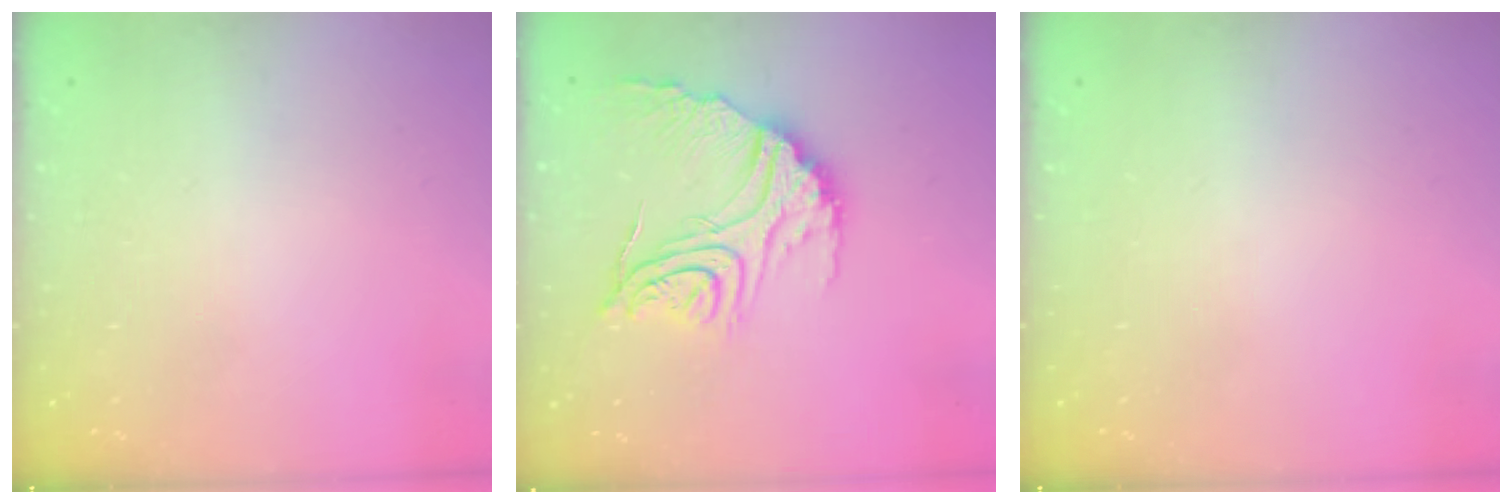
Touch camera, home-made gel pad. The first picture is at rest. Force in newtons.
{"total": 18.9, "press": 18.8, "slide": 1.8}
{"total": 0.0}